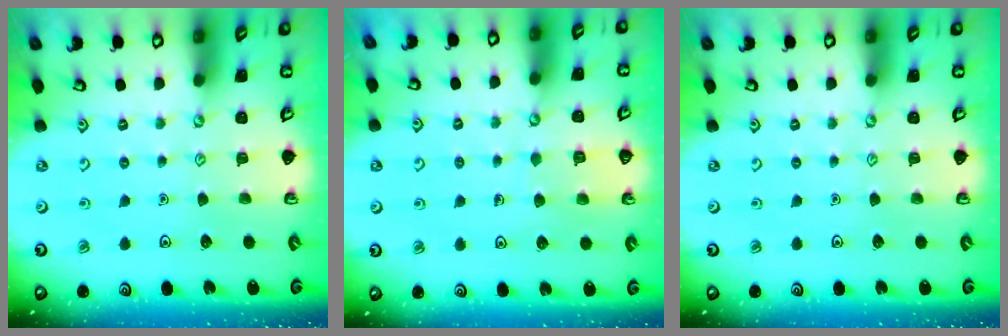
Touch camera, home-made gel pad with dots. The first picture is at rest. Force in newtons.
{"total": 5.3, "press": 5.3, "slide": 0.3}
{"total": 0.0}